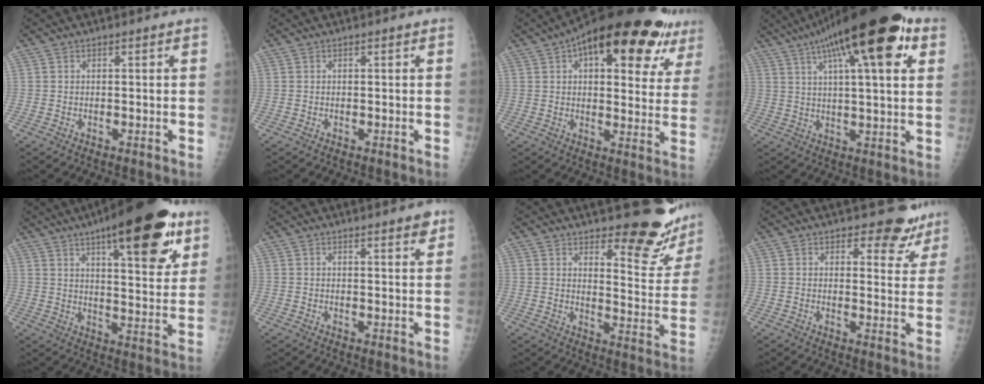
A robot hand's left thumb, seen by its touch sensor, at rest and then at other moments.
{"total": 0.0}
{"total": 25.5, "force": [13.4, 10.5, 19.0], "torque": [-0.241, 0.006, 0.180]}
{"total": 22.5, "force": [10.7, 6.2, 18.7], "torque": [-0.288, 0.008, 0.162]}
{"total": 22.2, "force": [12.3, 6.9, 17.1], "torque": [-0.220, -0.039, 0.177]}
{"total": 2.9, "force": [2.1, 0.6, 1.9], "torque": [-0.016, -0.012, 0.025]}
{"total": 14.5, "force": [12.2, 3.8, 6.7], "torque": [-0.044, -0.114, 0.151]}
{"total": 7.2, "force": [6.2, 3.3, 1.8], "torque": [0.015, -0.041, 0.065]}